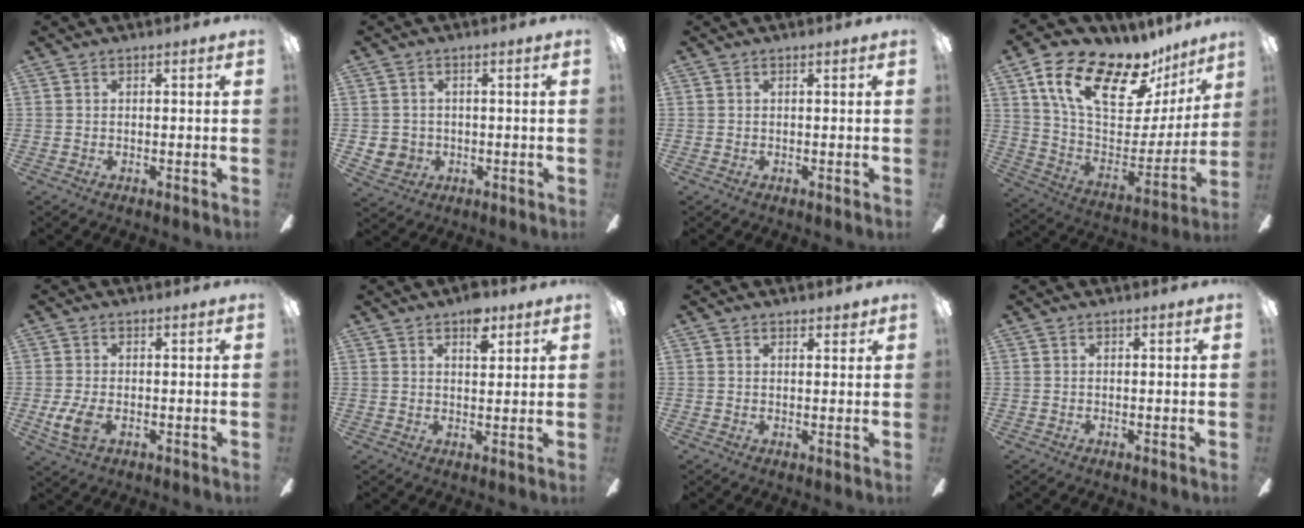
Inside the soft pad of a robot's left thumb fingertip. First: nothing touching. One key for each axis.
{"total": 3.6, "fx": -0.2, "fy": 3.6, "fz": 0.5, "tx": -0.022, "ty": 0.004, "tz": -0.002}
{"total": 0.0}
{"total": 22.4, "fx": 14.2, "fy": 10.6, "fz": 13.6, "tx": -0.221, "ty": -0.083, "tz": 0.248}
{"total": 5.7, "fx": -1.2, "fy": 3.2, "fz": 4.6, "tx": -0.099, "ty": -0.007, "tz": -0.026}
{"total": 6.1, "fx": 4.0, "fy": 3.0, "fz": 3.5, "tx": -0.030, "ty": -0.020, "tz": 0.064}
{"total": 1.8, "fx": 1.5, "fy": 0.8, "fz": 0.6, "tx": -0.005, "ty": -0.002, "tz": 0.026}
{"total": 0.0}